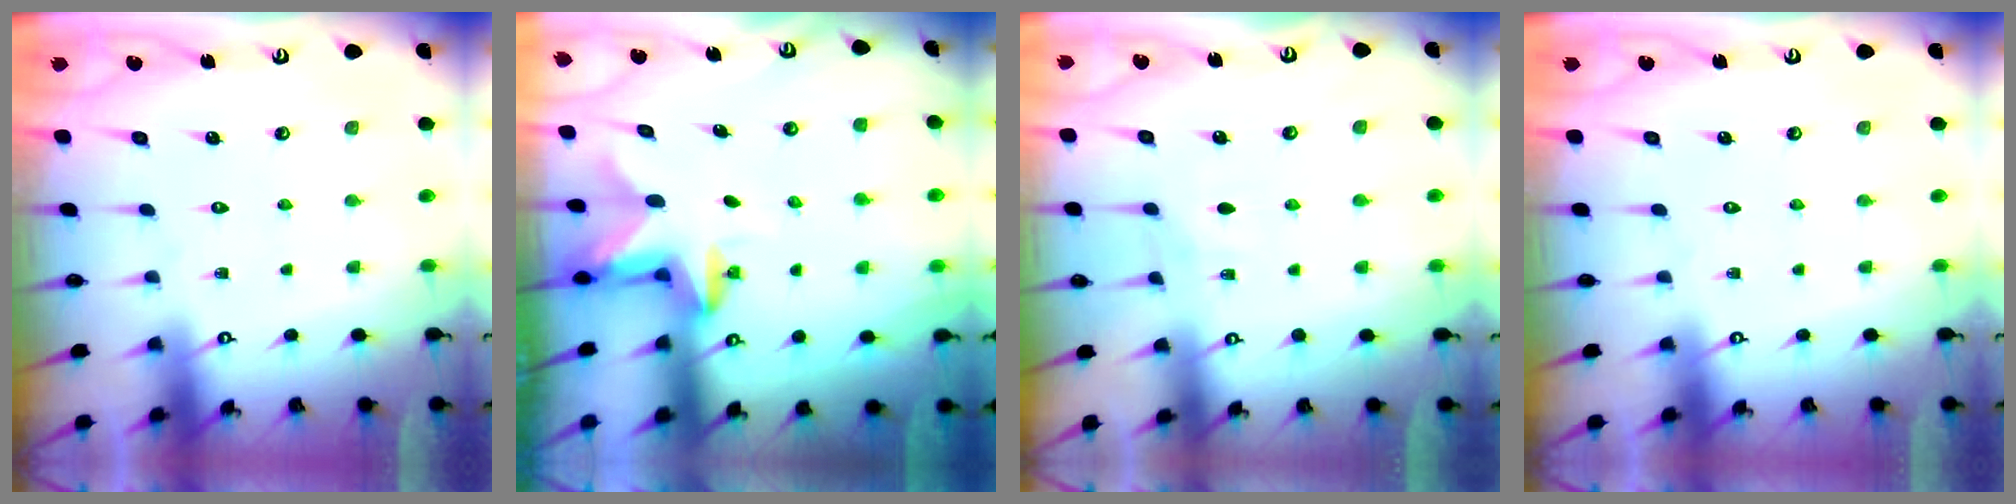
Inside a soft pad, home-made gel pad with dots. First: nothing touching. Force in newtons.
{"total": 2.7, "press": 2.6, "slide": 0.6}
{"total": 3.0, "press": 2.9, "slide": 0.5}
{"total": 0.0}